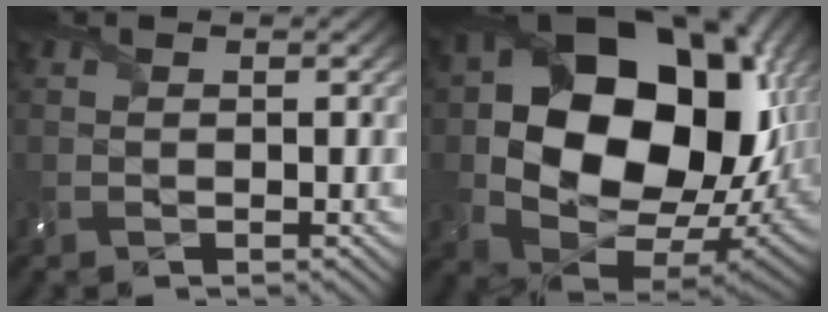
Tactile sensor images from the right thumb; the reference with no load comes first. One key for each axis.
{"total": 21.0, "fx": 3.2, "fy": 15.2, "fz": 14.1, "tx": -0.252, "ty": -0.041, "tz": 0.095}